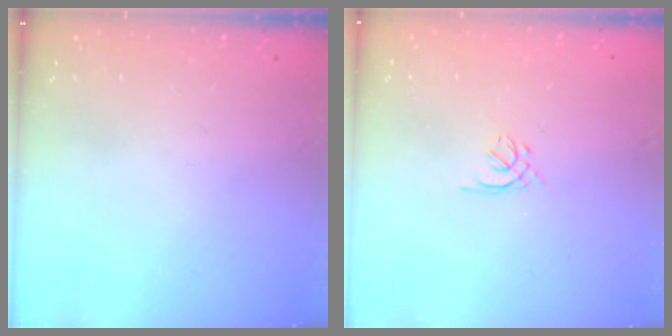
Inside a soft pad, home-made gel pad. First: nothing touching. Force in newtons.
{"total": 1.4, "press": 1.3, "slide": 0.5}